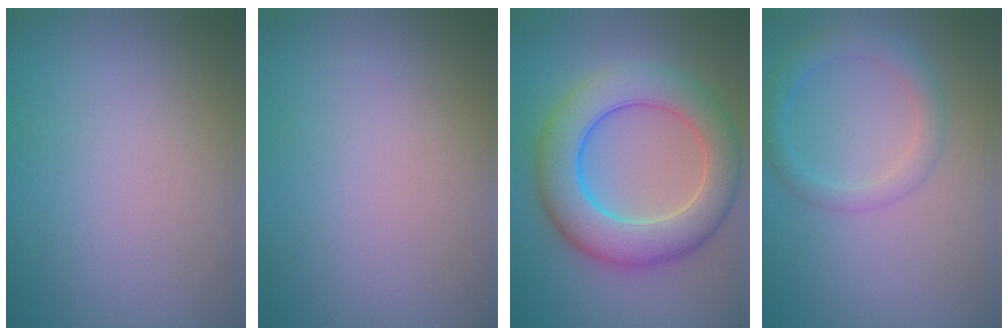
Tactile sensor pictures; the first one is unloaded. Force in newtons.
{"total": 0.0}
{"total": 9.2, "press": 9.2, "slide": 0.1}
{"total": 3.0, "press": 3.0, "slide": 0.2}